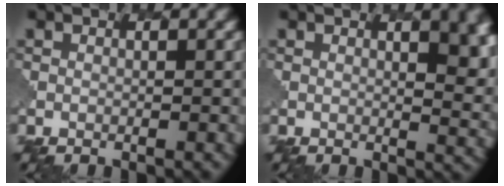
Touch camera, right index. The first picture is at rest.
{"total": 7.3, "force": [2.3, 3.5, 5.9], "torque": [-0.026, 0.002, 0.031]}